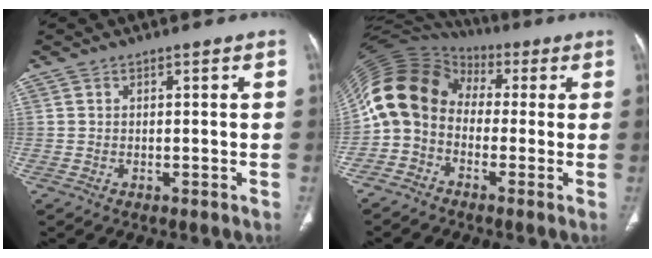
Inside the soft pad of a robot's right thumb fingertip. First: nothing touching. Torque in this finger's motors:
{"motor_torque": [2.15, 2.32, 1.12, -1.47, 0.13]}